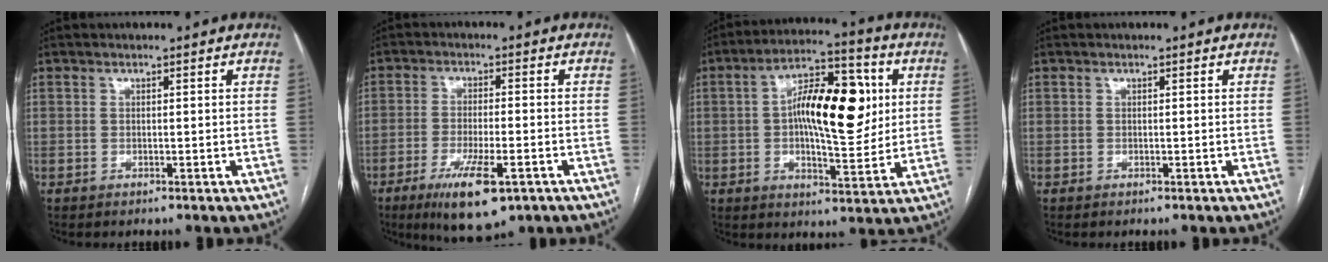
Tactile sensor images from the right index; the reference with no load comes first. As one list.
[{"total": 10.0, "force": [-5.3, 2.4, 8.2], "torque": [-0.148, -0.022, -0.078]}, {"total": 15.7, "force": [2.4, 5.5, 14.5], "torque": [-0.237, 0.026, 0.036]}, {"total": 0.0}]